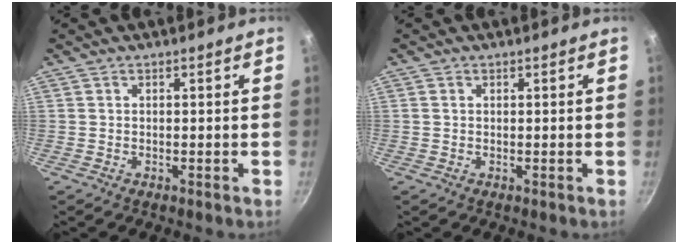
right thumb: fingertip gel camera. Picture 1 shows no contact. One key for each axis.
{"total": 0.7, "fx": 0.1, "fy": 0.6, "fz": 0.3, "tx": -0.005, "ty": 0.004, "tz": 0.002}